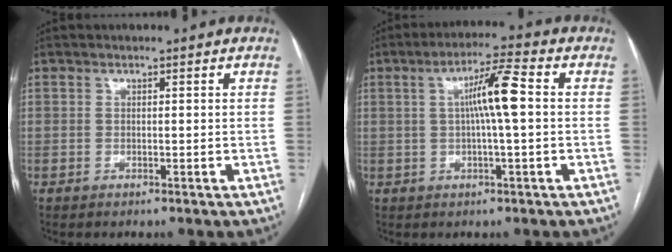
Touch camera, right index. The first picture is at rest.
{"total": 7.3, "force": [0.7, 0.1, 7.2], "torque": [-0.129, 0.014, 0.010]}